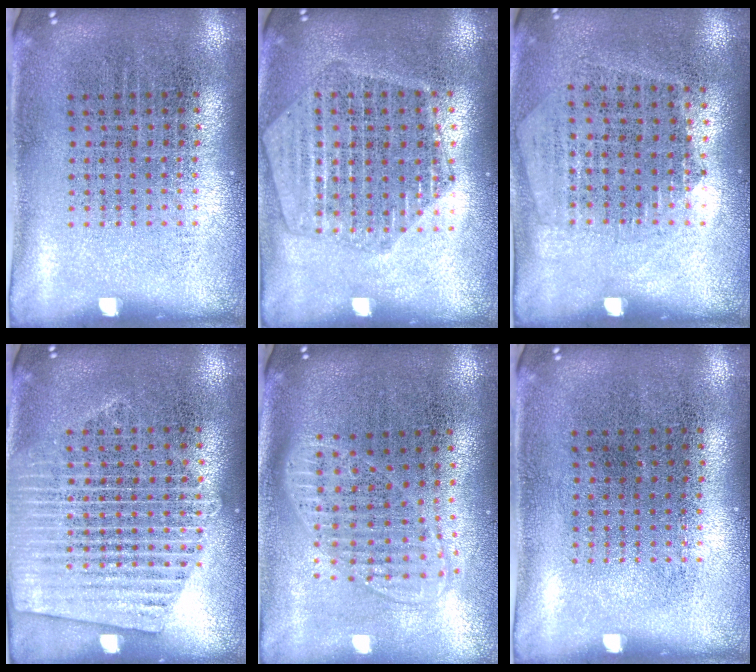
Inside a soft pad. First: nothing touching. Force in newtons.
{"total": 1.8, "press": 1.7, "slide": 0.5}
{"total": 1.2, "press": 1.1, "slide": 0.5}
{"total": 1.8, "press": 1.7, "slide": 0.3}
{"total": 1.7, "press": 1.4, "slide": 1.0}
{"total": 0.0}